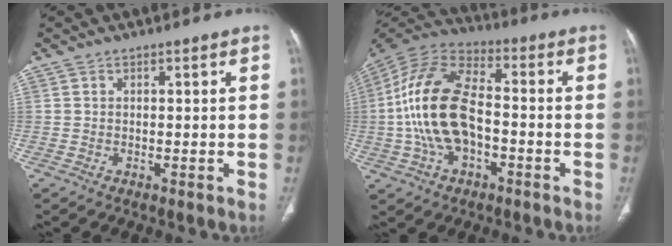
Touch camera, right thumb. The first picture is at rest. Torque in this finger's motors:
{"motor_torque": [0.60, 0.10, 2.17, -0.55, 0.82]}